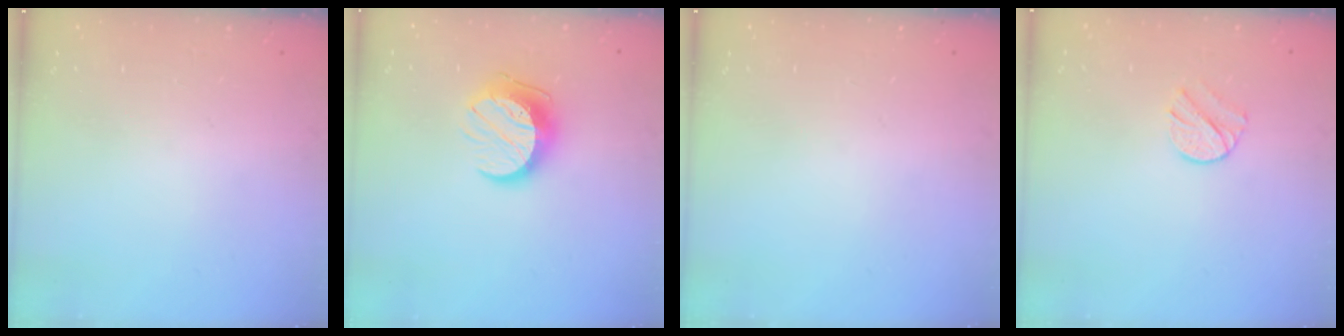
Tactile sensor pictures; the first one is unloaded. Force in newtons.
{"total": 11.0, "press": 11.0, "slide": 0.3}
{"total": 0.0}
{"total": 6.1, "press": 6.1, "slide": 0.7}